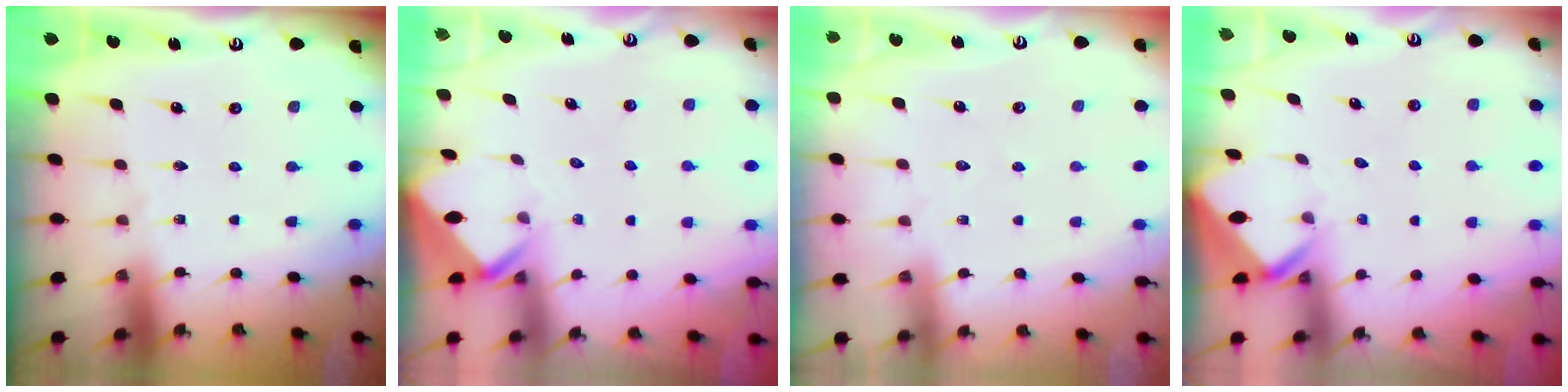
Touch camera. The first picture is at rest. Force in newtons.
{"total": 2.7, "press": 2.7, "slide": 0.1}
{"total": 2.5, "press": 2.4, "slide": 0.4}
{"total": 2.8, "press": 2.8, "slide": 0.2}